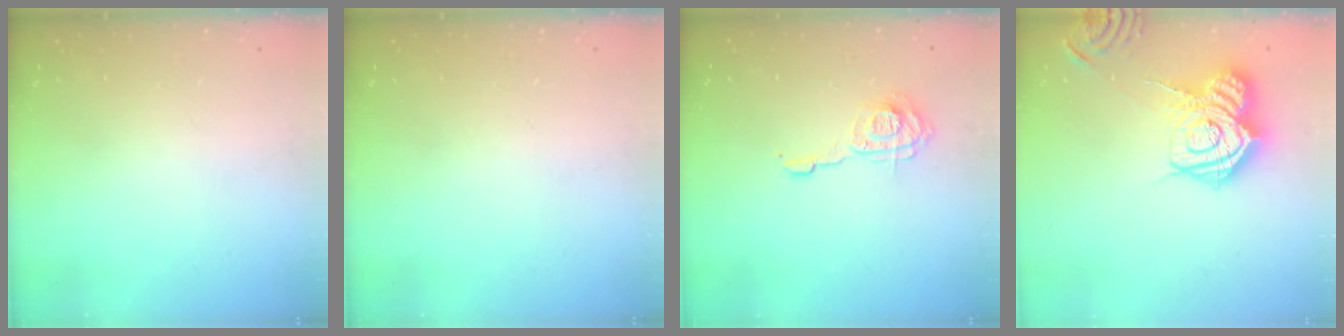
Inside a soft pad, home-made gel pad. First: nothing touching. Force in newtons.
{"total": 0.0}
{"total": 10.2, "press": 10.2, "slide": 0.8}
{"total": 19.3, "press": 19.2, "slide": 1.6}